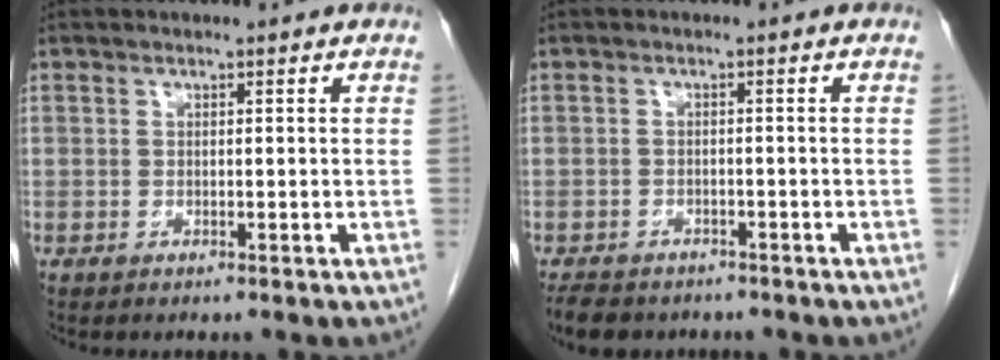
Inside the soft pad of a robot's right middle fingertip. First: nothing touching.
{"total": 6.3, "force": [-5.2, 2.8, 2.1], "torque": [-0.039, -0.006, -0.073]}